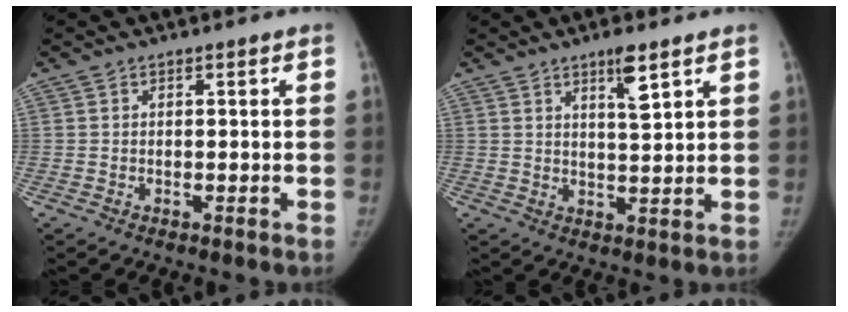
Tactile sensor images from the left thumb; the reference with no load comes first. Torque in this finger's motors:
{"motor_torque": [0.97, 0.32, 0.64, -0.43, 0.23]}